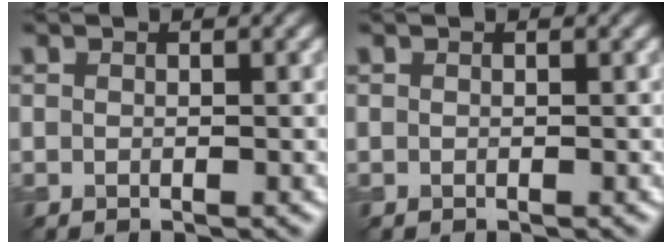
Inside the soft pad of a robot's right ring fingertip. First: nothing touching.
{"total": 0.0}